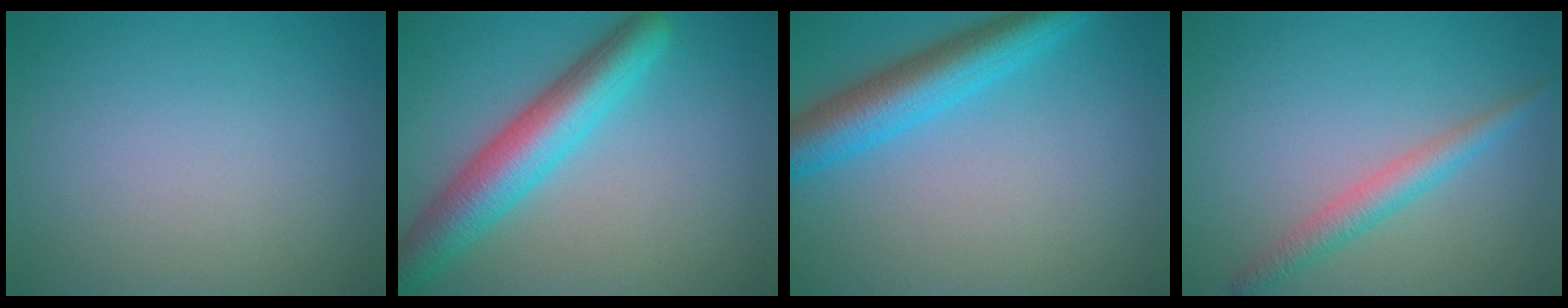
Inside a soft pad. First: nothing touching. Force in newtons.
{"total": 6.6, "press": 6.6, "slide": 0.3}
{"total": 5.4, "press": 5.4, "slide": 0.2}
{"total": 2.7, "press": 2.7, "slide": 0.2}